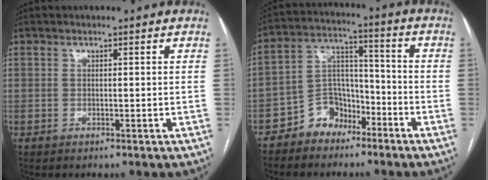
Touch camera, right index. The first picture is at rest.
{"total": 8.1, "force": [-5.5, 5.6, 2.1], "torque": [-0.040, 0.032, -0.098]}